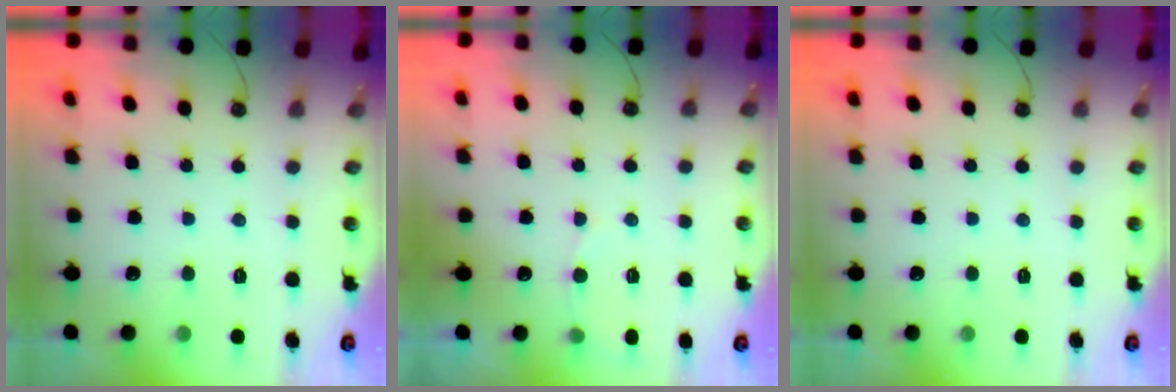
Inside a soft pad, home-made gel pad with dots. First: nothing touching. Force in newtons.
{"total": 4.7, "press": 4.6, "slide": 0.8}
{"total": 0.0}